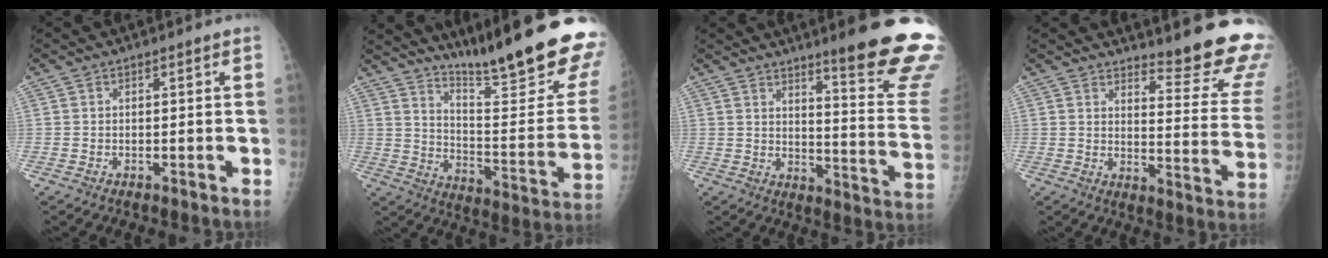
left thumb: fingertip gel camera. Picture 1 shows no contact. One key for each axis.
{"total": 27.3, "fx": 20.7, "fy": 2.8, "fz": 17.6, "tx": -0.239, "ty": -0.149, "tz": 0.295}
{"total": 19.7, "fx": 14.3, "fy": 1.5, "fz": 13.5, "tx": -0.146, "ty": -0.116, "tz": 0.186}
{"total": 16.8, "fx": 14.5, "fy": 2.3, "fz": 8.3, "tx": -0.077, "ty": -0.160, "tz": 0.170}